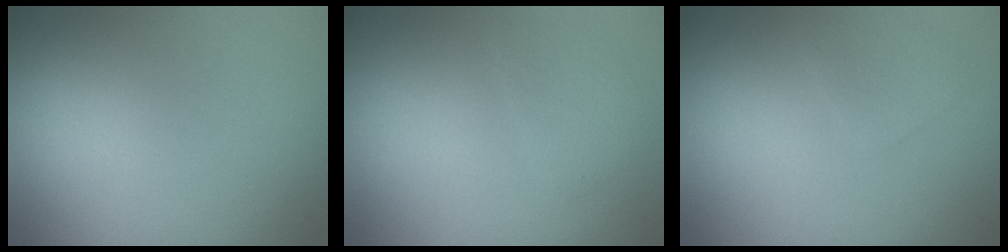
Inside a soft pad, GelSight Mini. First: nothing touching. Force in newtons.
{"total": 1.6, "press": 1.6, "slide": 0.1}
{"total": 1.9, "press": 1.9, "slide": 0.2}